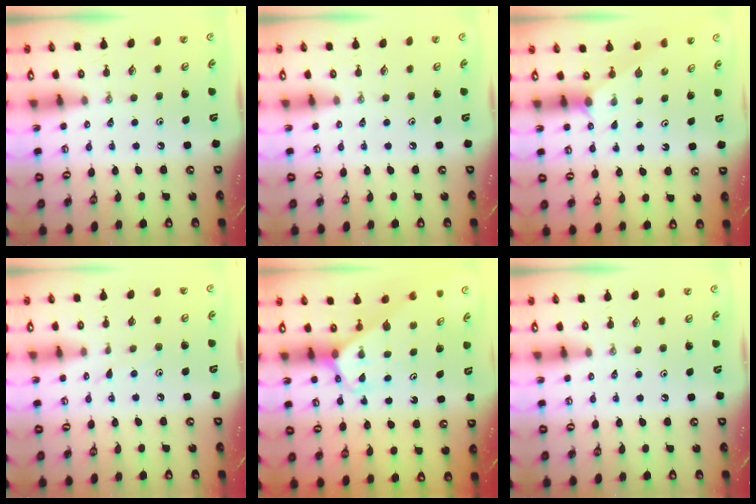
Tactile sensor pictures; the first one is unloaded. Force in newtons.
{"total": 0.0}
{"total": 1.1, "press": 1.1, "slide": 0.2}
{"total": 4.9, "press": 4.8, "slide": 0.6}
{"total": 3.2, "press": 3.2, "slide": 0.2}
{"total": 0.0}